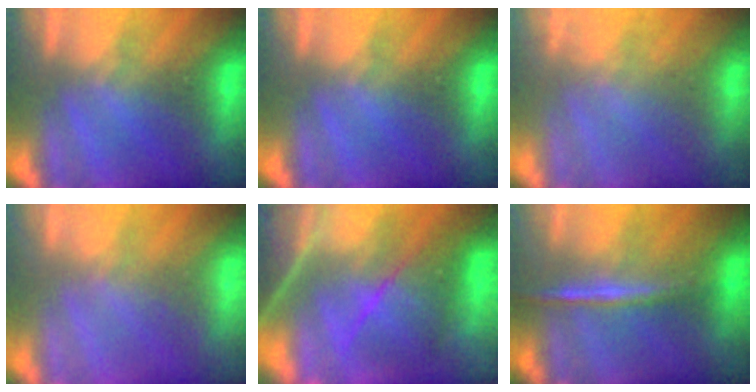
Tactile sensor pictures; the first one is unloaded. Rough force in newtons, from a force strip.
{"total": 0.0}
{"total": 2.1}
{"total": 1.6}
{"total": 7.4}
{"total": 2.0}